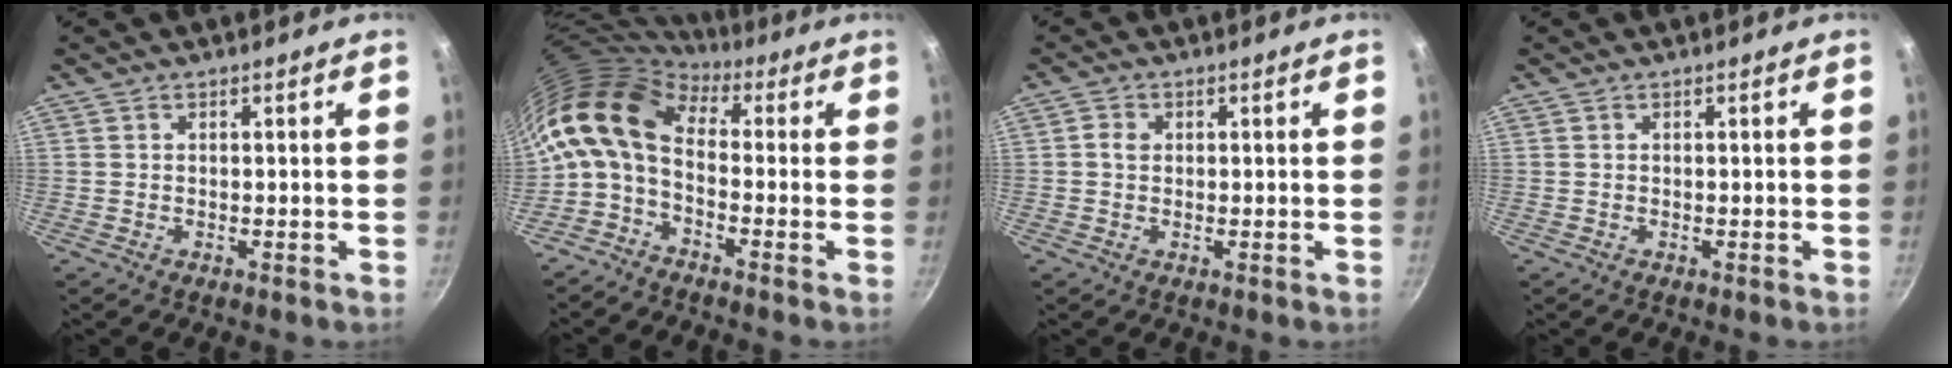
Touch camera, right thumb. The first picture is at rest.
{"total": 11.3, "force": [0.8, 6.7, 9.0], "torque": [-0.170, 0.023, -0.005]}
{"total": 2.1, "force": [0.3, 1.7, 1.2], "torque": [-0.017, 0.005, 0.002]}
{"total": 0.0}